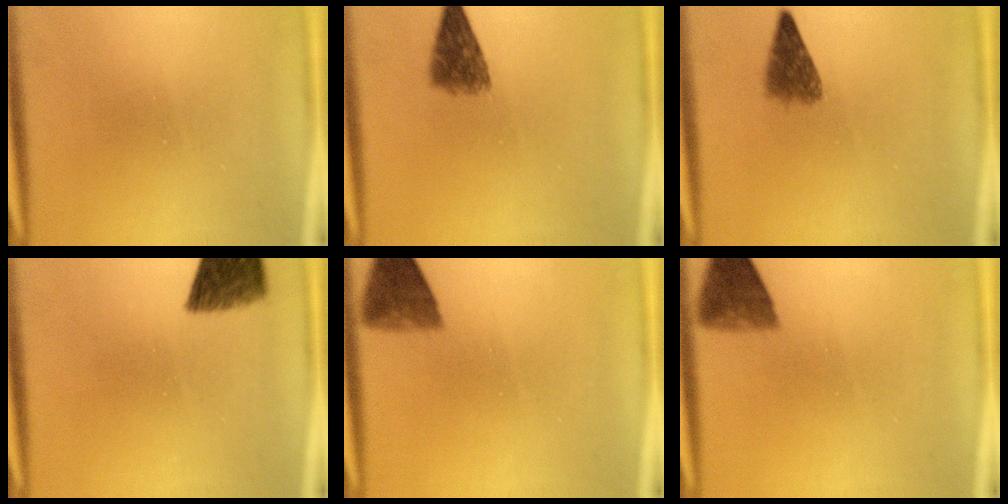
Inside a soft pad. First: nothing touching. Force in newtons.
{"total": 4.8}
{"total": 4.1}
{"total": 7.4}
{"total": 3.5}
{"total": 3.5}